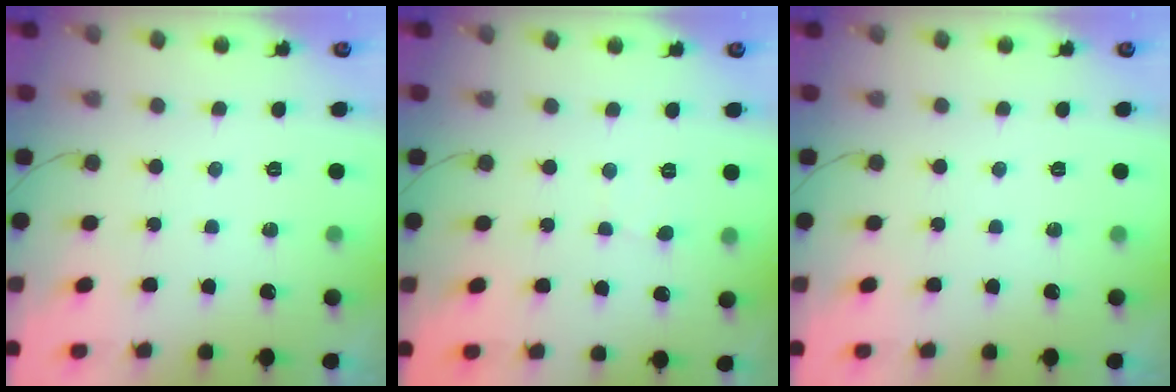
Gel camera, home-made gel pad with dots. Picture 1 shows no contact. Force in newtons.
{"total": 2.1, "press": 2.1, "slide": 0.2}
{"total": 0.0}